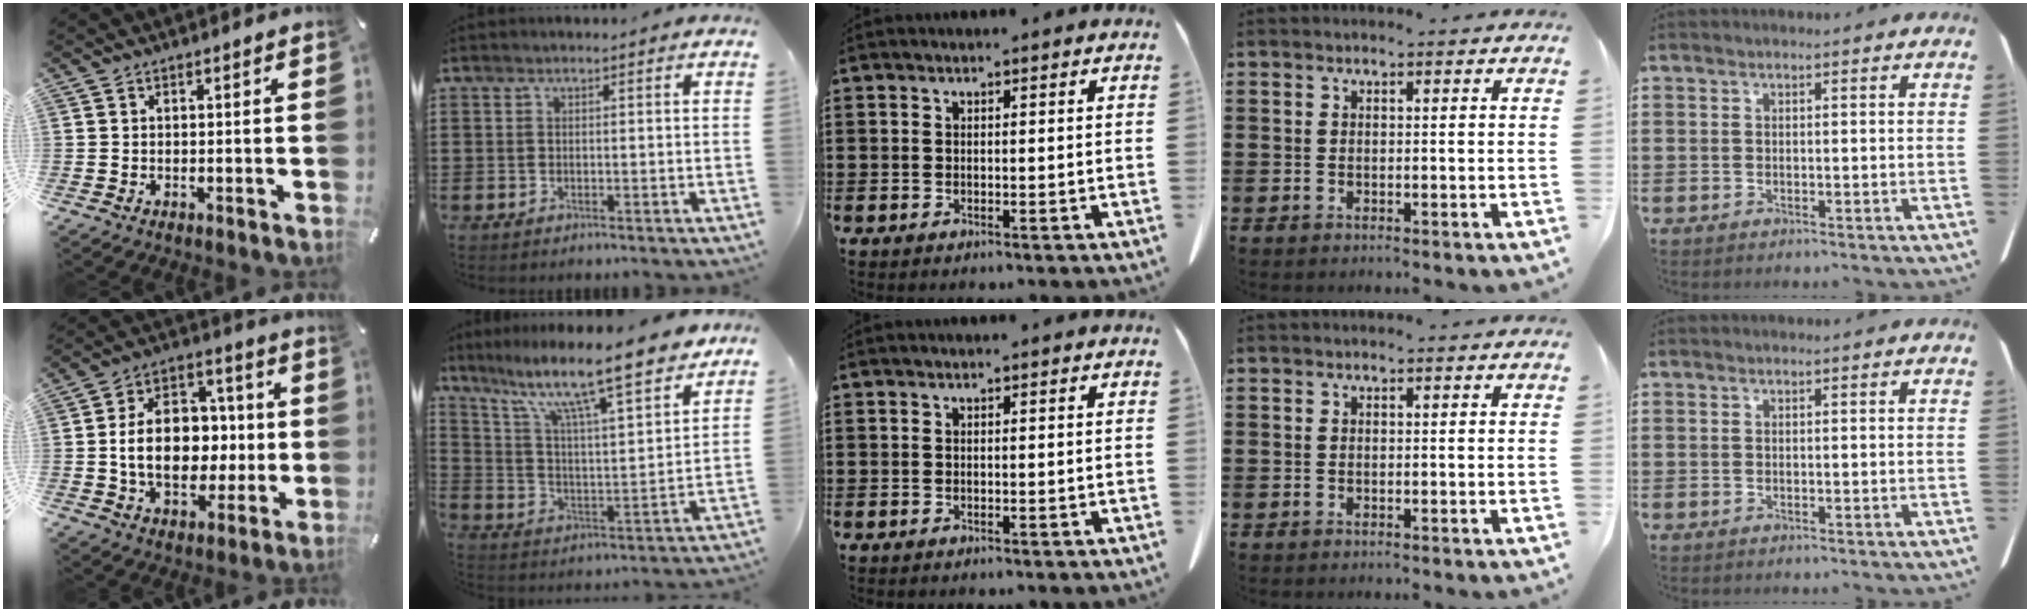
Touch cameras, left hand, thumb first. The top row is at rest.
{"thumb": {"total": 15.7, "force": [-1.1, 11.6, 10.6], "torque": [-0.193, 0.010, -0.015]}, "index": {"total": 11.7, "force": [9.4, 1.3, 6.8], "torque": [-0.148, -0.066, 0.155]}}